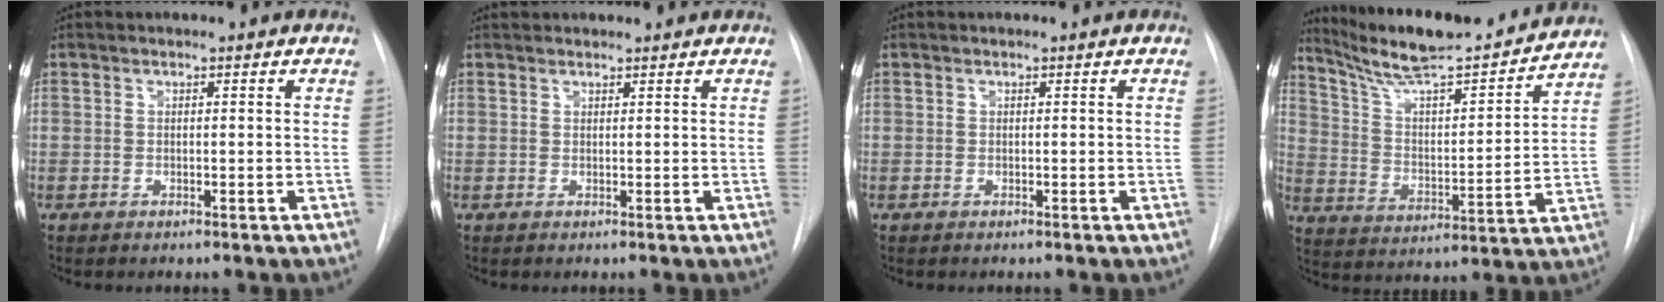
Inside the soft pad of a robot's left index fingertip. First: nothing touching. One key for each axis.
{"total": 2.8, "fx": 2.7, "fy": 0.7, "fz": 0.6, "tx": -0.007, "ty": 0.032, "tz": 0.039}
{"total": 0.0}
{"total": 21.4, "fx": 19.4, "fy": 2.3, "fz": 8.8, "tx": -0.142, "ty": -0.005, "tz": 0.295}